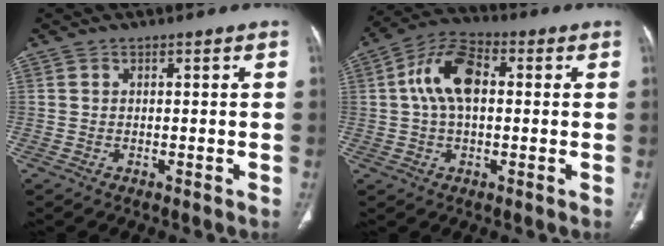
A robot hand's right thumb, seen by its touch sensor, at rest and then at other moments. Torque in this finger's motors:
{"motor_torque": [-0.54, 0.65, 0.17, -0.07, 0.26]}